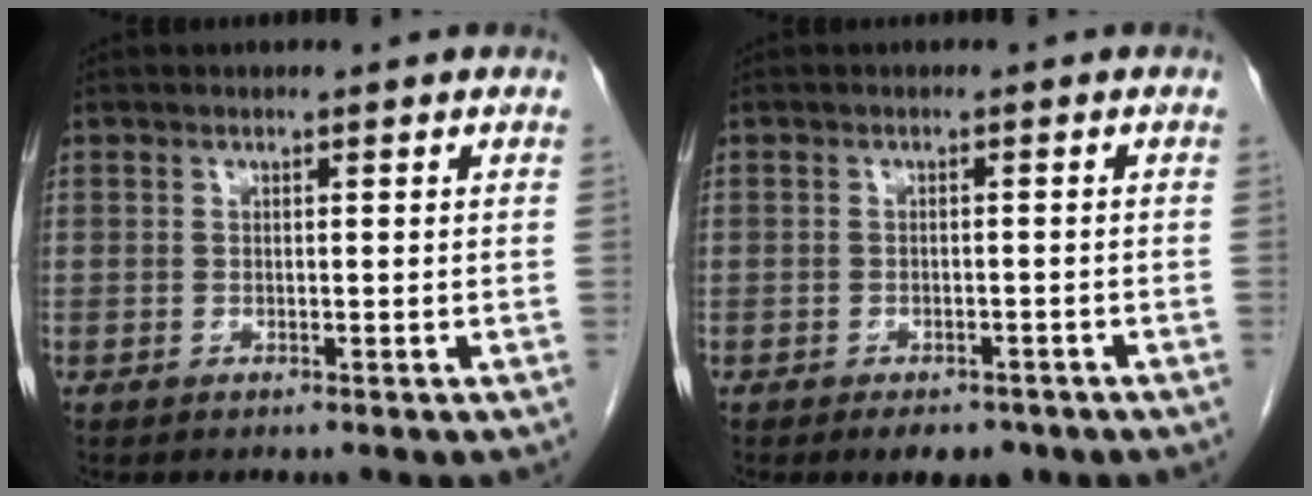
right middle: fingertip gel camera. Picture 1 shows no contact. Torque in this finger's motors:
{"motor_torque": [0.85, -0.64, 0.26, 0.03]}